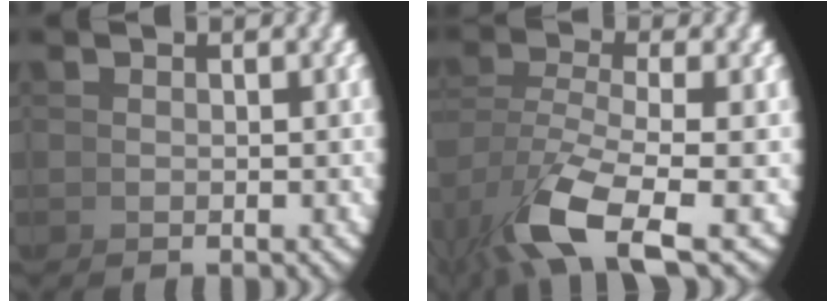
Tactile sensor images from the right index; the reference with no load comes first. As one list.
[{"total": 6.0, "force": [-2.2, 2.2, 5.1], "torque": [-0.109, -0.035, -0.011]}]